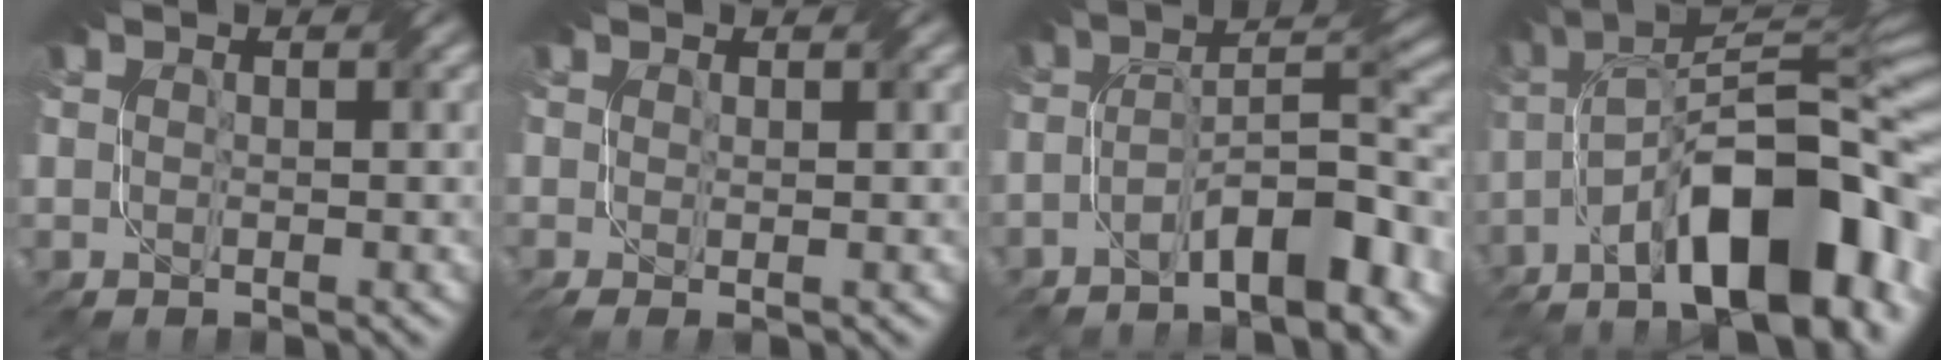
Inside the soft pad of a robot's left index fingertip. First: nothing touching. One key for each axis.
{"total": 1.6, "fx": -0.1, "fy": 0.4, "fz": 1.6, "tx": -0.022, "ty": -0.002, "tz": -0.003}
{"total": 8.5, "fx": -4.9, "fy": 2.4, "fz": 6.5, "tx": -0.092, "ty": 0.014, "tz": -0.087}
{"total": 17.0, "fx": -7.4, "fy": 6.6, "fz": 13.8, "tx": -0.207, "ty": 0.030, "tz": -0.128}